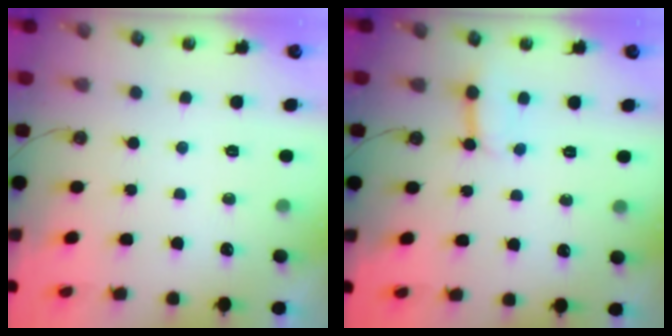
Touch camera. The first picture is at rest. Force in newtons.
{"total": 3.0, "press": 2.9, "slide": 0.4}